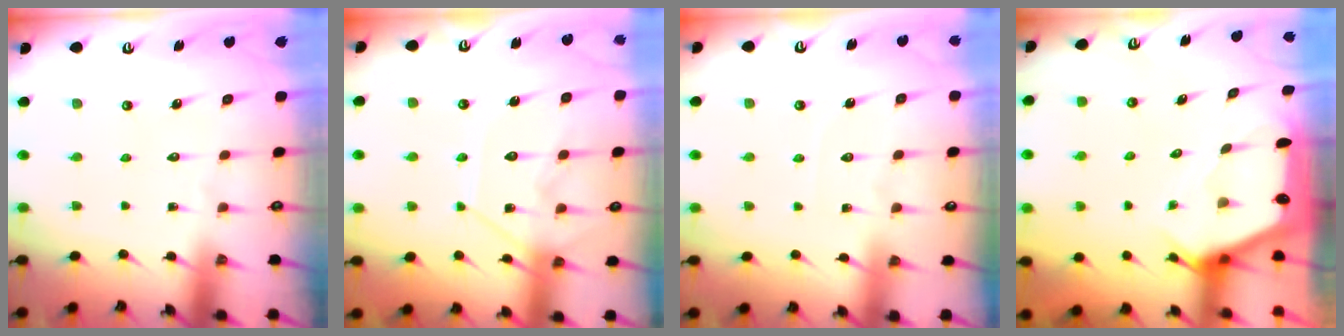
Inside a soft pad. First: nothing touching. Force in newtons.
{"total": 13.8, "press": 13.8, "slide": 1.5}
{"total": 2.4, "press": 2.4, "slide": 0.4}
{"total": 2.4, "press": 2.4, "slide": 0.2}